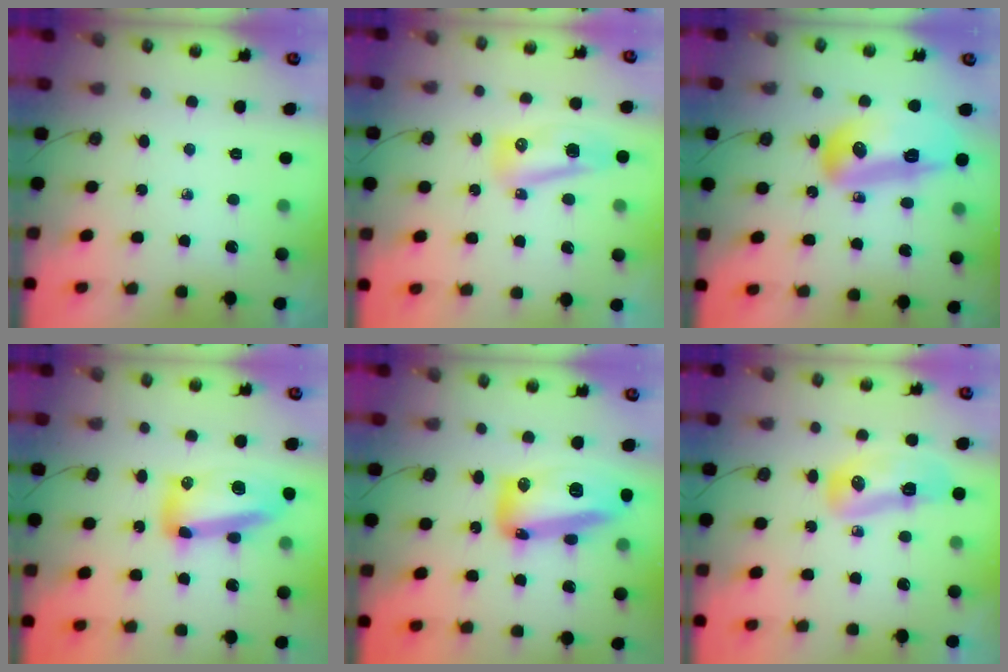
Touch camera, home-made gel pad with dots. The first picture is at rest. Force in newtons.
{"total": 8.5, "press": 8.3, "slide": 1.9}
{"total": 16.6, "press": 16.5, "slide": 2.2}
{"total": 14.8, "press": 14.8, "slide": 1.4}
{"total": 17.2, "press": 17.0, "slide": 2.2}
{"total": 12.7, "press": 12.6, "slide": 1.5}